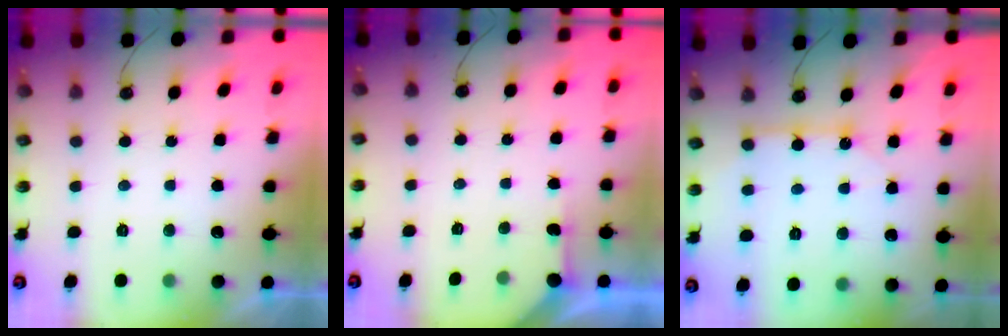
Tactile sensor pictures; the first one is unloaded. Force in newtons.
{"total": 3.0, "press": 3.0, "slide": 0.4}
{"total": 6.7, "press": 6.7, "slide": 0.2}